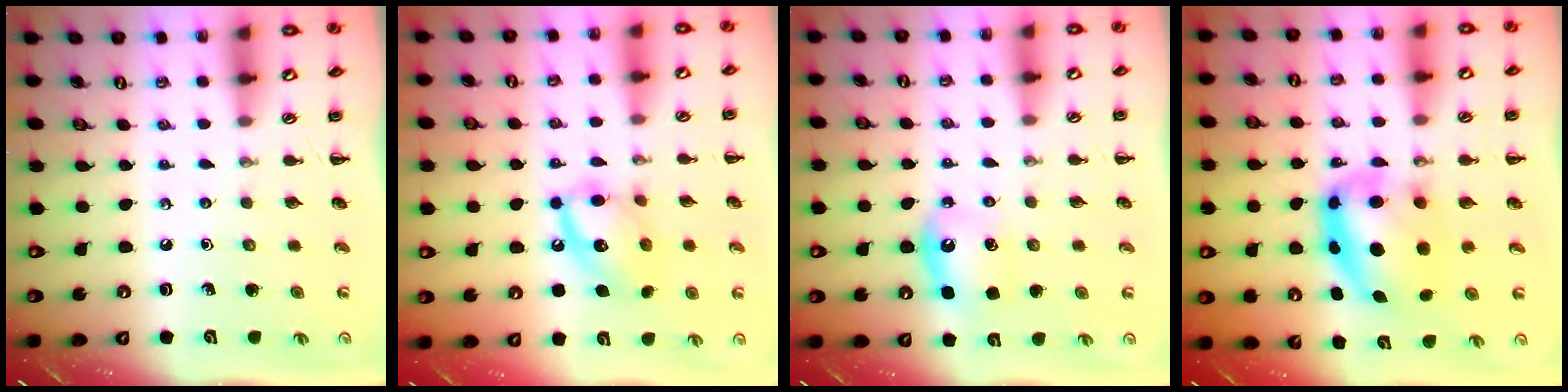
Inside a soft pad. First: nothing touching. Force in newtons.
{"total": 12.7, "press": 12.7, "slide": 0.9}
{"total": 6.8, "press": 6.6, "slide": 1.8}
{"total": 7.9, "press": 7.7, "slide": 1.8}